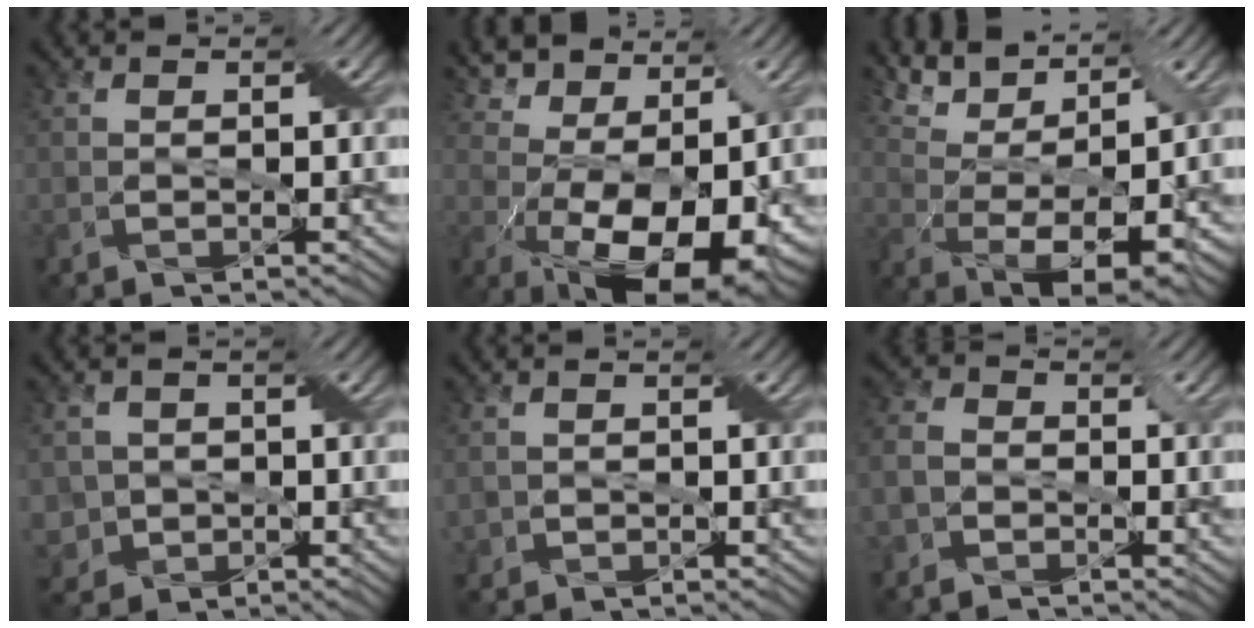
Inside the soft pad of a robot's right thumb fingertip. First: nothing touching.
{"total": 14.0, "force": [2.8, 7.7, 11.3], "torque": [-0.215, -0.010, 0.064]}
{"total": 9.1, "force": [5.3, 3.1, 6.8], "torque": [-0.146, 0.008, 0.104]}
{"total": 4.6, "force": [-1.2, 4.4, 1.0], "torque": [-0.030, -0.004, -0.035]}
{"total": 1.4, "force": [-0.2, 1.4, 0.0], "torque": [-0.005, -0.005, -0.002]}
{"total": 3.9, "force": [-1.9, 2.8, 2.0], "torque": [-0.055, -0.002, -0.050]}